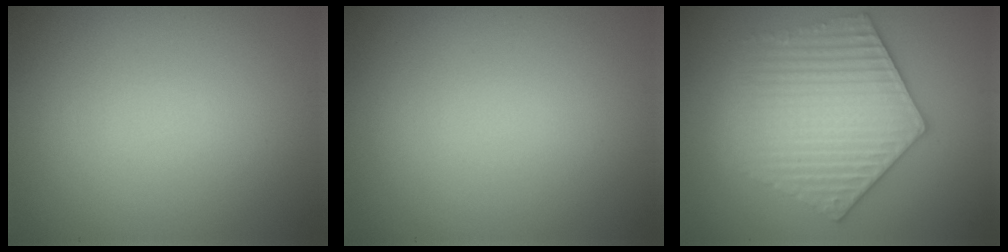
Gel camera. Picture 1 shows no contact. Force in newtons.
{"total": 0.0}
{"total": 5.9, "press": 5.8, "slide": 0.9}